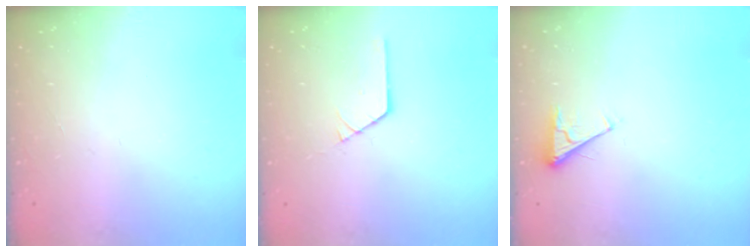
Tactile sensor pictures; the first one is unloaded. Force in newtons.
{"total": 1.0, "press": 1.0, "slide": 0.1}
{"total": 2.8, "press": 2.8, "slide": 0.4}